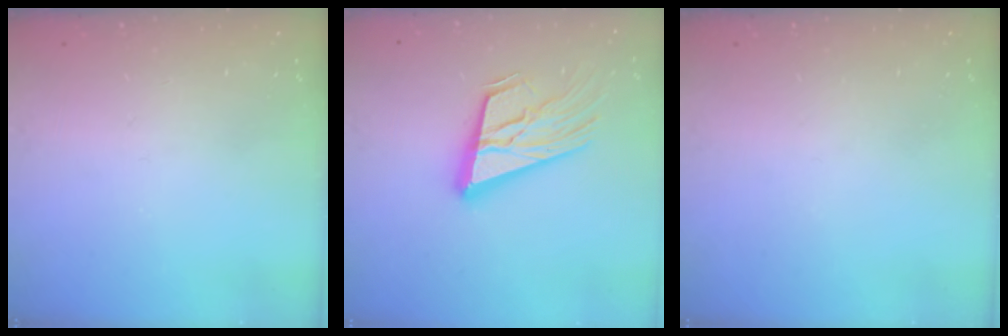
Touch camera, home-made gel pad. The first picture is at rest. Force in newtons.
{"total": 20.4, "press": 19.9, "slide": 4.5}
{"total": 0.0}